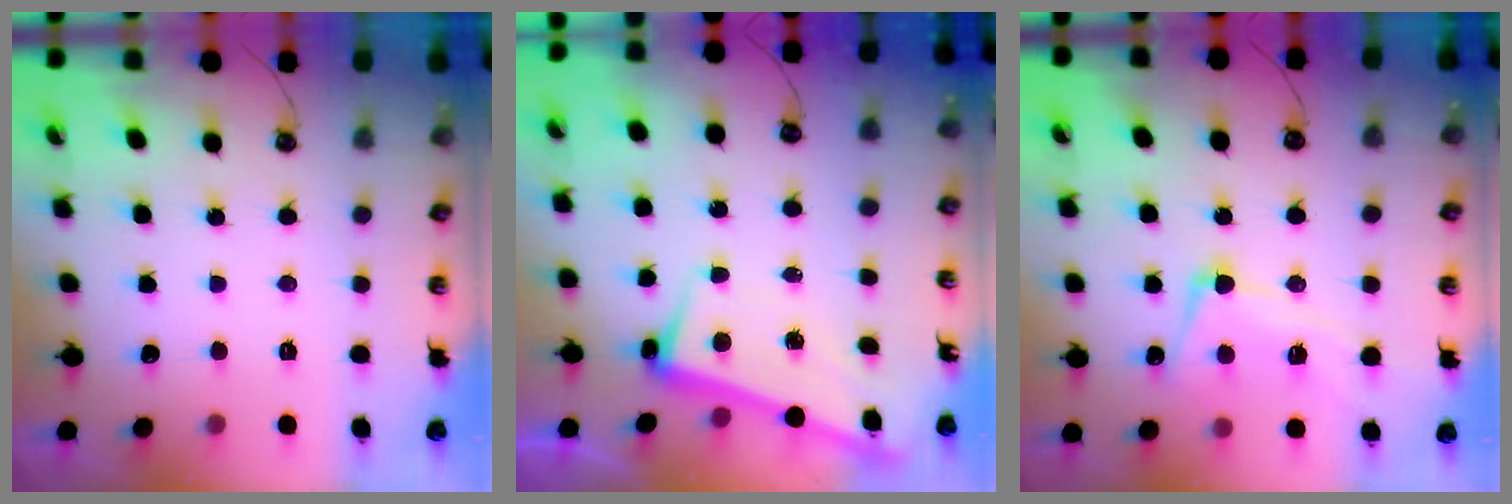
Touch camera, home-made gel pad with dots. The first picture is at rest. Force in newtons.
{"total": 2.5, "press": 2.4, "slide": 0.6}
{"total": 4.9, "press": 4.8, "slide": 1.2}